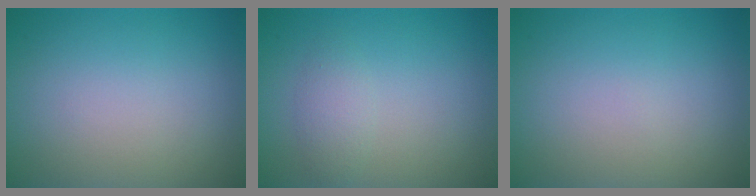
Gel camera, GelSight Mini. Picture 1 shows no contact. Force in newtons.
{"total": 1.6, "press": 1.6, "slide": 0.1}
{"total": 0.0}